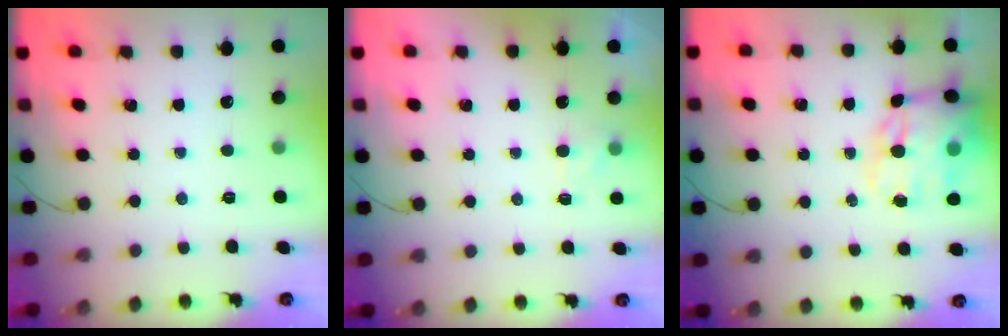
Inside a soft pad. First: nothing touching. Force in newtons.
{"total": 2.0, "press": 1.6, "slide": 1.2}
{"total": 16.2, "press": 15.6, "slide": 4.4}